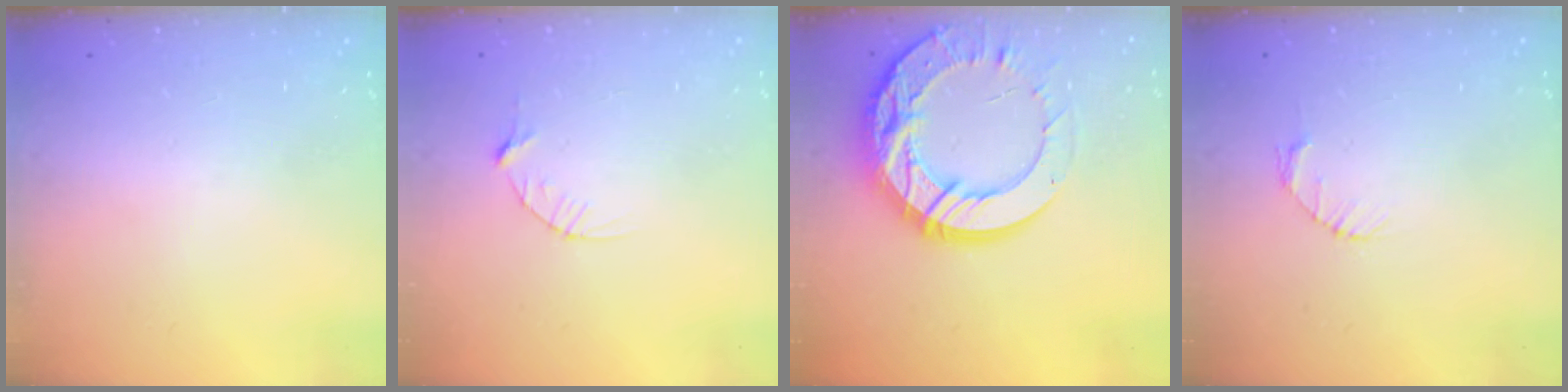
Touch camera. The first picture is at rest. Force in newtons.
{"total": 4.4, "press": 4.4, "slide": 0.6}
{"total": 25.1, "press": 25.0, "slide": 2.3}
{"total": 2.7, "press": 2.7, "slide": 0.4}